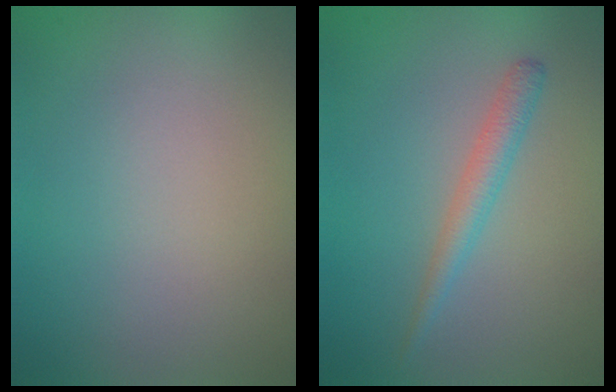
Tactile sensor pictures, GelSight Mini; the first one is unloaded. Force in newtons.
{"total": 1.8, "press": 1.8, "slide": 0.0}